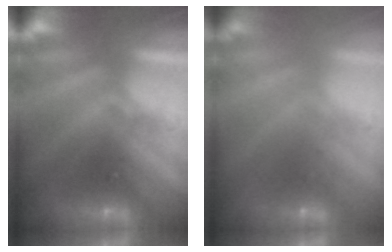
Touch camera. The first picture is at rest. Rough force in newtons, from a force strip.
{"total": 2.5}